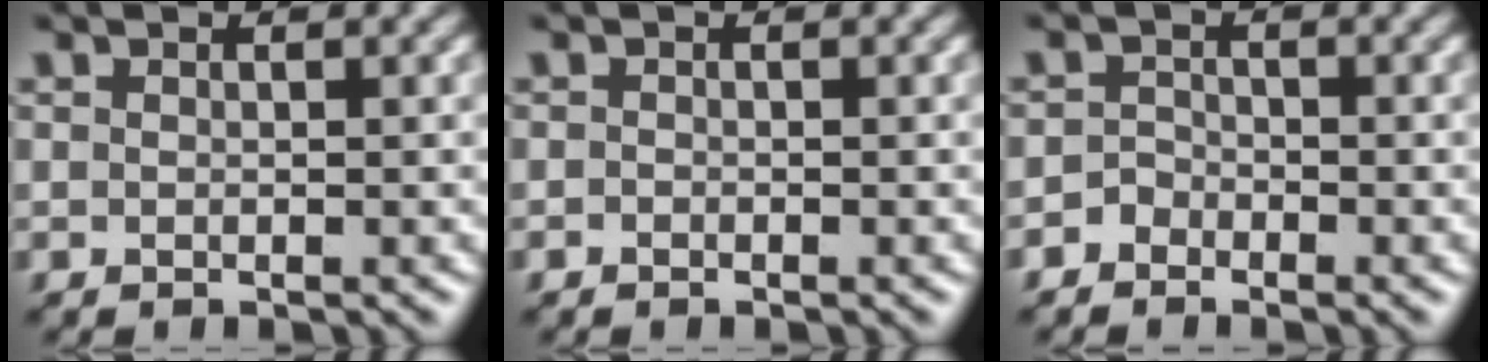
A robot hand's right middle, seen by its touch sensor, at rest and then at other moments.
{"total": 0.0}
{"total": 1.3, "force": [-1.0, 0.8, 0.1], "torque": [-0.001, 0.009, -0.021]}